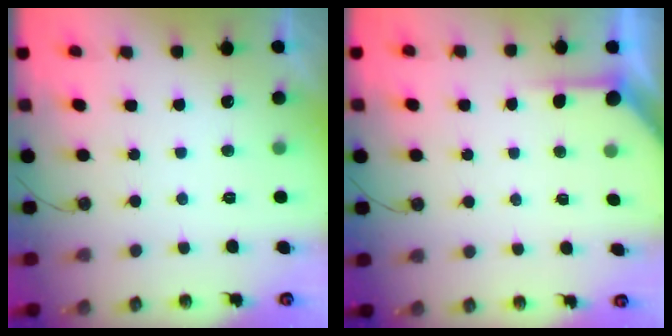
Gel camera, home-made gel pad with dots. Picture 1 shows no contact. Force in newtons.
{"total": 2.8, "press": 2.7, "slide": 0.3}